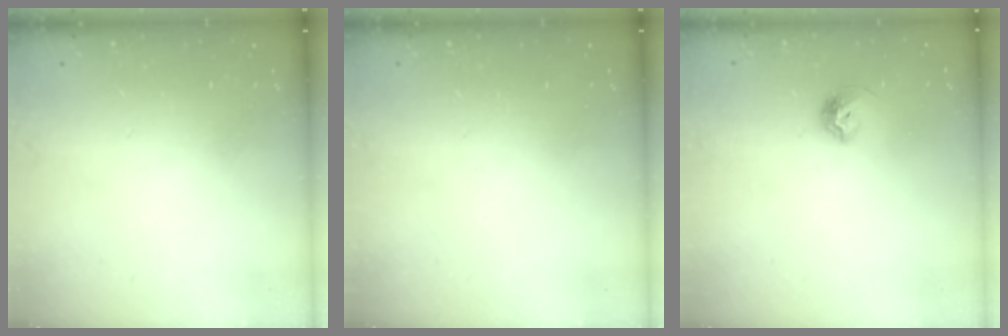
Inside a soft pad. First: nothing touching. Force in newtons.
{"total": 0.0}
{"total": 7.0, "press": 7.0, "slide": 0.8}